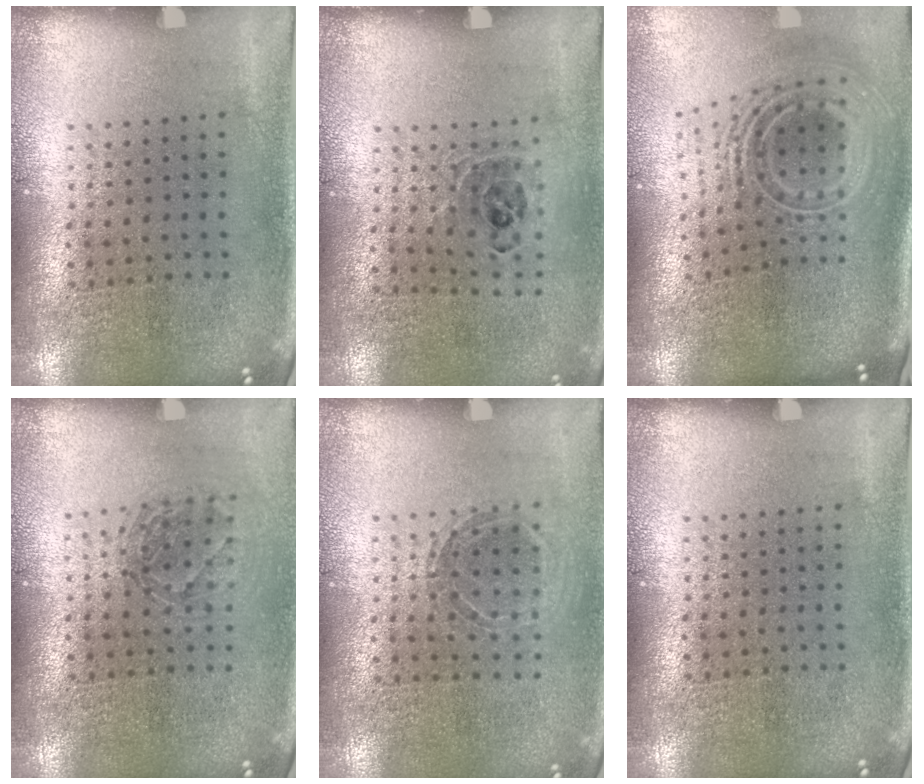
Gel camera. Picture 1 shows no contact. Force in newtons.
{"total": 0.9, "press": 0.9, "slide": 0.1}
{"total": 2.7, "press": 1.8, "slide": 2.0}
{"total": 1.3, "press": 1.1, "slide": 0.8}
{"total": 1.1, "press": 1.0, "slide": 0.3}
{"total": 0.0}